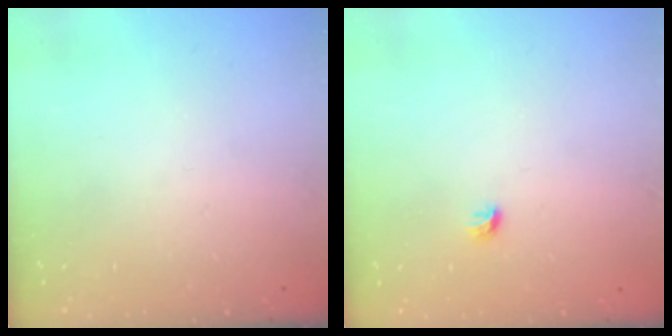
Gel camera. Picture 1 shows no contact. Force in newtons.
{"total": 3.6, "press": 3.5, "slide": 1.0}